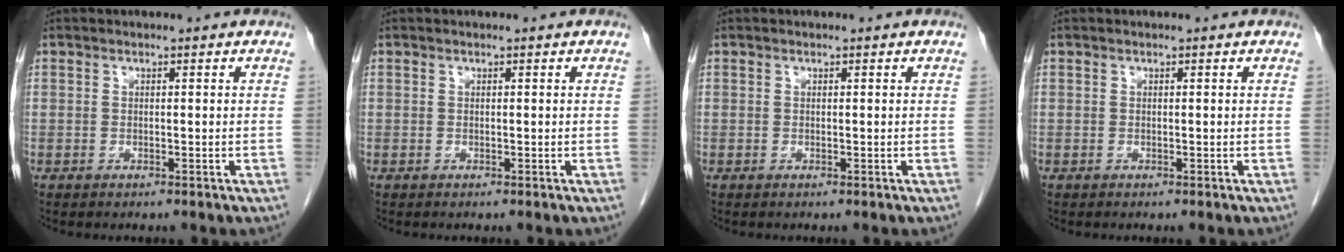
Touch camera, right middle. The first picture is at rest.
{"total": 0.0}
{"total": 0.0}
{"total": 0.0}